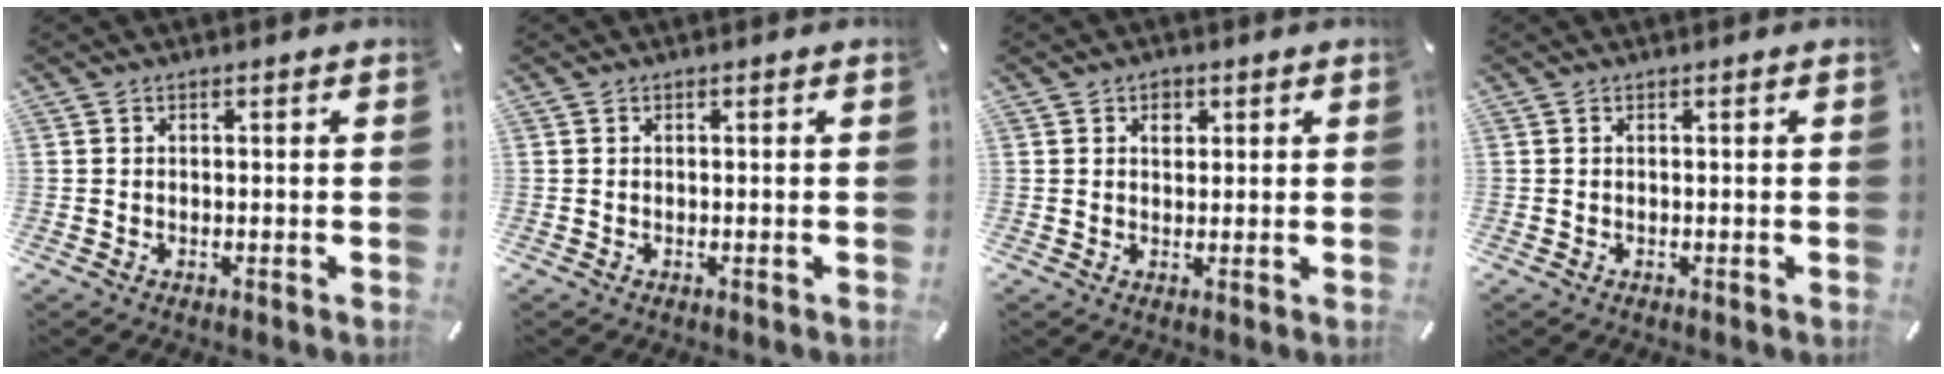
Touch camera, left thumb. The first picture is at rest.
{"total": 0.0}
{"total": 2.9, "force": [1.1, 2.4, 1.1], "torque": [-0.002, -0.005, 0.013]}
{"total": 0.0}